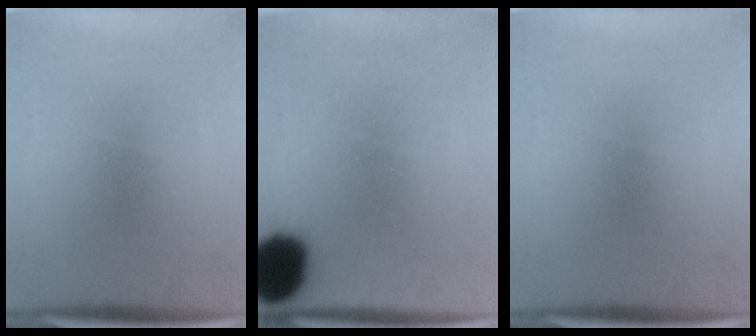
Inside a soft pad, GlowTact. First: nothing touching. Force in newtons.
{"total": 15.6}
{"total": 0.0}